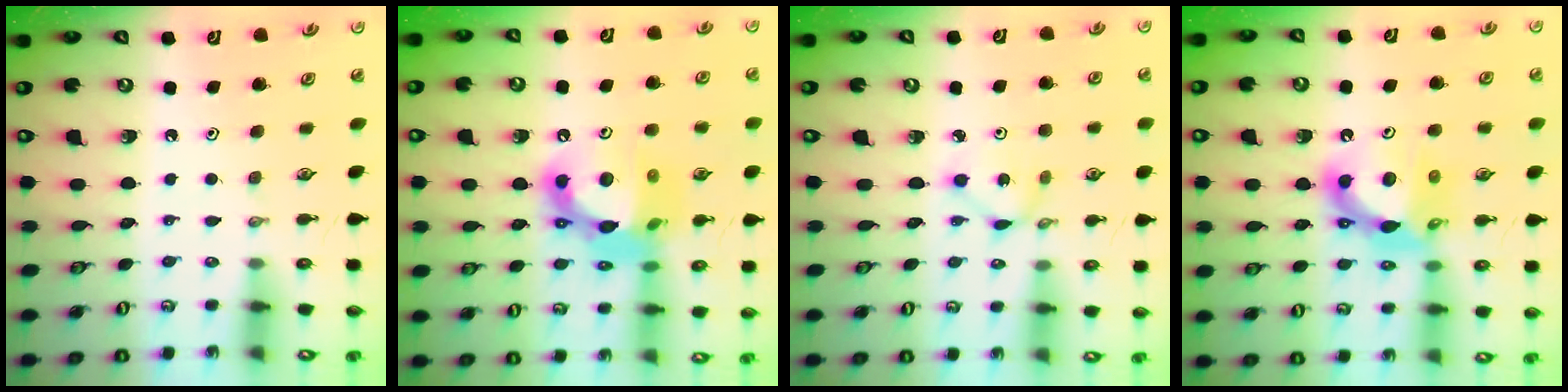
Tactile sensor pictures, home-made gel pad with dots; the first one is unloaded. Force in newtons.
{"total": 16.1, "press": 16.0, "slide": 1.4}
{"total": 2.6, "press": 2.6, "slide": 0.1}
{"total": 10.8, "press": 10.6, "slide": 2.4}